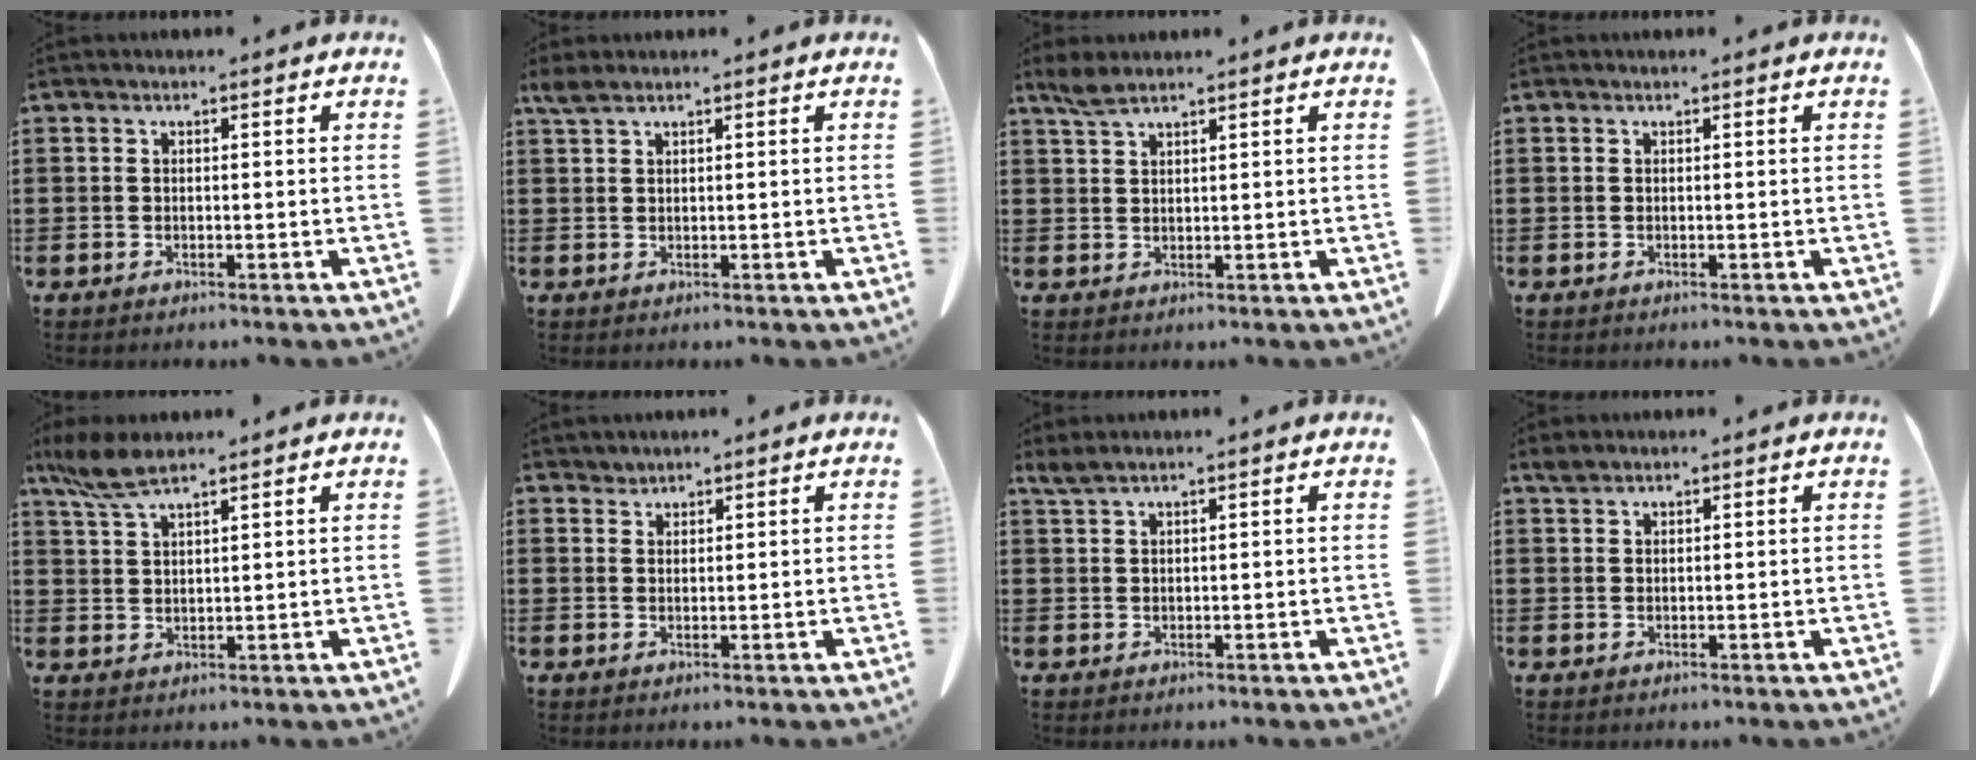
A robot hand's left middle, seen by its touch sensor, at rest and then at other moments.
{"total": 1.9, "force": [1.5, 0.3, 1.1], "torque": [-0.026, -0.001, 0.029]}
{"total": 2.4, "force": [1.9, 0.4, 1.4], "torque": [-0.034, 0.000, 0.037]}
{"total": 0.0}
{"total": 5.6, "force": [4.1, 1.1, 3.6], "torque": [-0.088, -0.006, 0.074]}
{"total": 1.4, "force": [1.3, 0.3, -0.2], "torque": [0.000, 0.001, 0.027]}
{"total": 2.0, "force": [1.5, 0.1, 1.2], "torque": [-0.028, -0.002, 0.030]}
{"total": 1.2, "force": [1.1, 0.3, 0.3], "torque": [-0.010, -0.001, 0.022]}